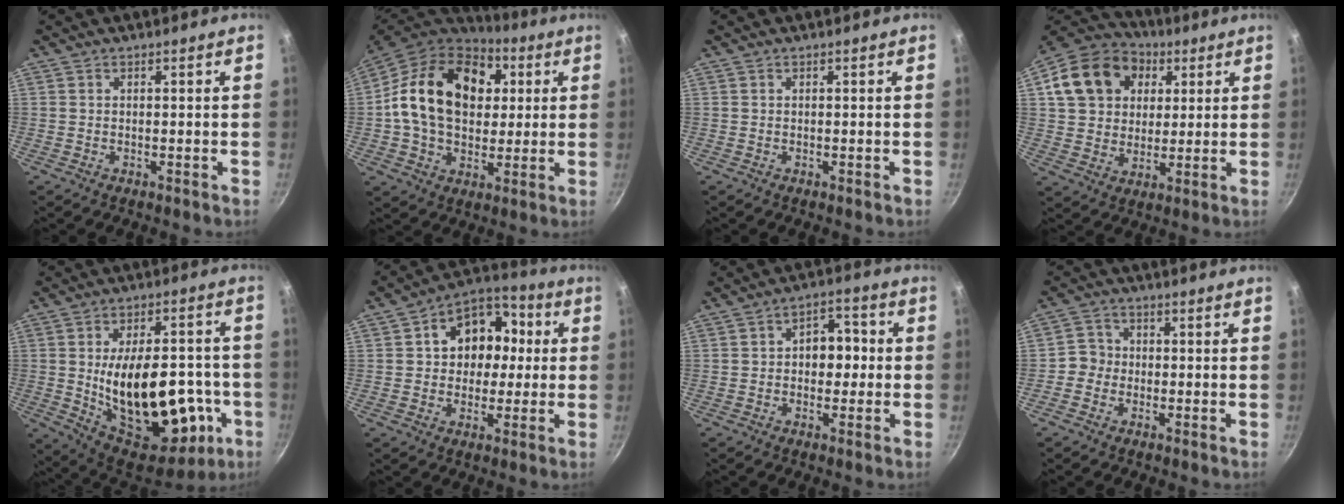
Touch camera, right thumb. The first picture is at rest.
{"total": 22.0, "force": [4.3, 15.9, 14.6], "torque": [-0.225, 0.014, 0.065]}
{"total": 0.0}
{"total": 18.0, "force": [5.5, 14.3, 9.4], "torque": [-0.155, 0.017, 0.087]}
{"total": 27.1, "force": [-4.4, 14.4, 22.5], "torque": [-0.305, 0.015, -0.037]}
{"total": 14.1, "force": [2.0, 11.1, 8.4], "torque": [-0.079, 0.028, 0.018]}
{"total": 7.4, "force": [0.0, 5.3, 5.1], "torque": [-0.022, 0.019, -0.007]}
{"total": 3.7, "force": [-1.1, 3.4, 0.9], "torque": [0.008, 0.013, -0.031]}